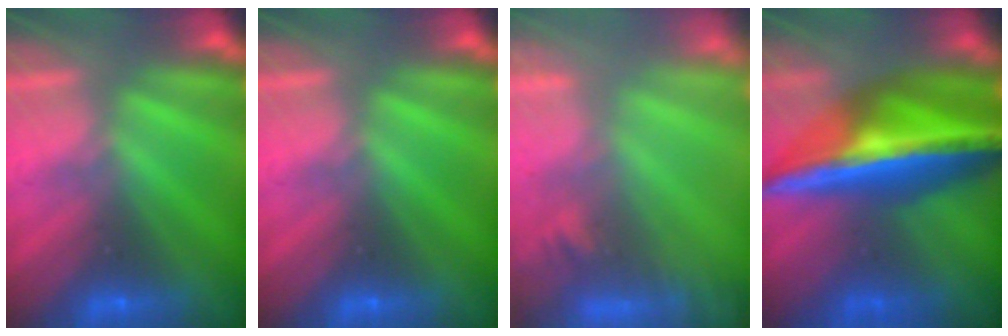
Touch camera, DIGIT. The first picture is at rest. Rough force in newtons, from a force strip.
{"total": 0.0}
{"total": 5.7}
{"total": 5.9}